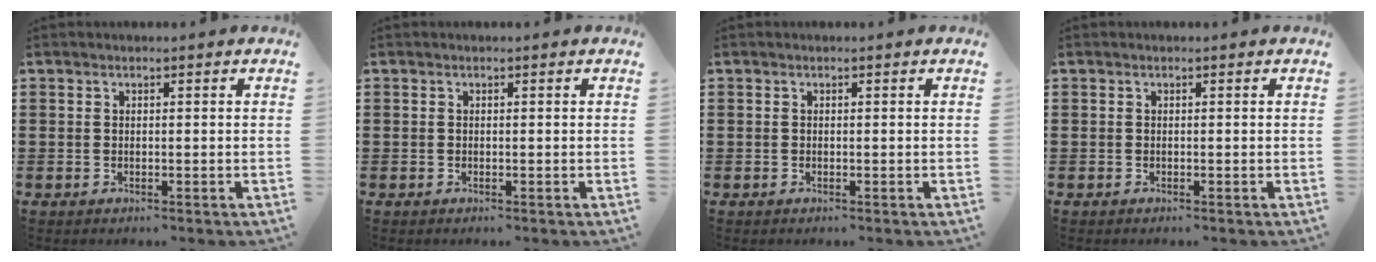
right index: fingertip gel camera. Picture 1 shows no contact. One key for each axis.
{"total": 0.0}
{"total": 0.0}
{"total": 0.0}